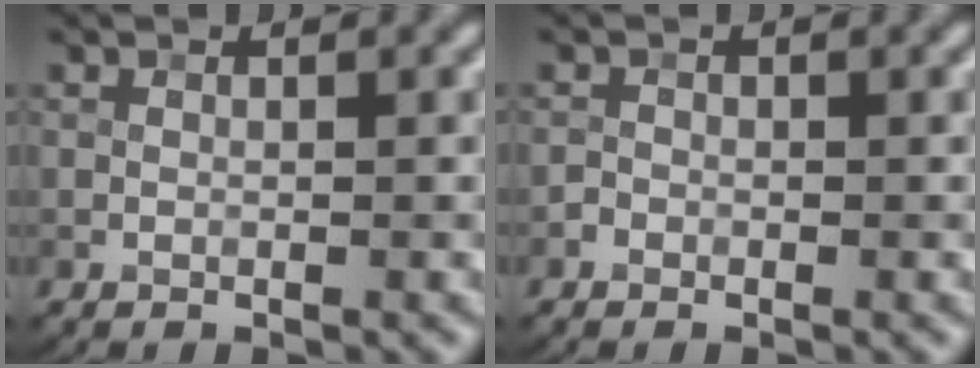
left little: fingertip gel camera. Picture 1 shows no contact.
{"total": 0.6, "force": [-0.4, 0.5, 0.1], "torque": [0.001, 0.000, -0.010]}